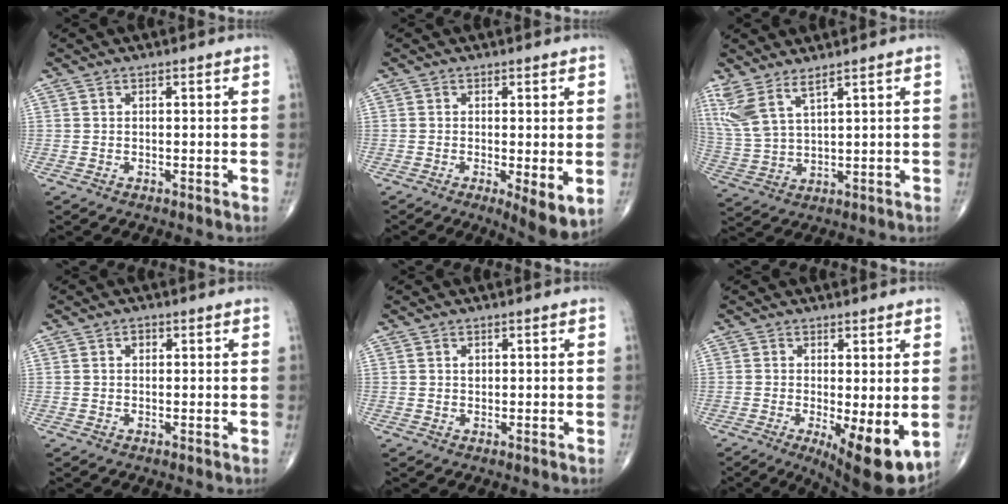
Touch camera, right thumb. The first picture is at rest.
{"total": 6.0, "force": [-1.1, 1.7, 5.7], "torque": [-0.087, -0.020, -0.017]}
{"total": 8.1, "force": [5.4, 2.2, 5.7], "torque": [-0.139, -0.024, 0.126]}
{"total": 1.0, "force": [0.2, 0.8, 0.5], "torque": [-0.004, 0.003, 0.002]}
{"total": 1.0, "force": [0.3, 0.7, 0.6], "torque": [-0.005, -0.001, 0.006]}
{"total": 10.4, "force": [-2.3, 3.2, 9.6], "torque": [-0.138, -0.025, -0.027]}